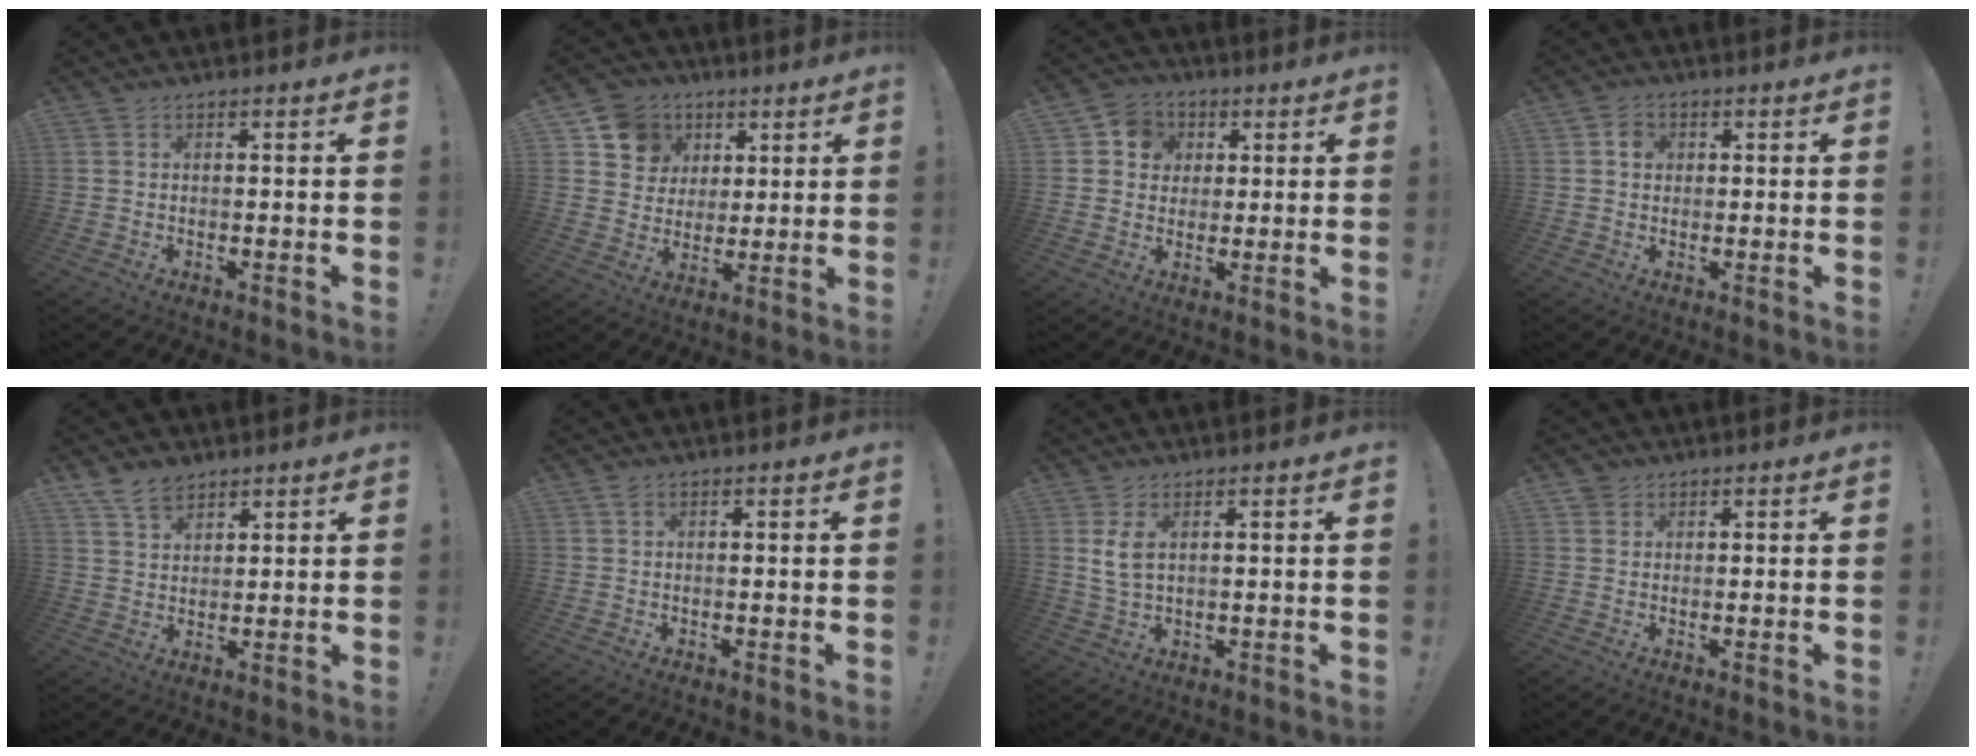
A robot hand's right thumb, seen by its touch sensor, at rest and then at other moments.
{"total": 11.1, "force": [4.5, 9.9, 2.2], "torque": [-0.029, -0.020, 0.096]}
{"total": 7.6, "force": [1.6, 7.2, 2.0], "torque": [-0.027, -0.001, 0.034]}
{"total": 3.4, "force": [0.6, 3.0, 1.5], "torque": [-0.018, 0.003, 0.008]}
{"total": 7.0, "force": [5.4, 3.7, 2.4], "torque": [-0.049, -0.025, 0.105]}
{"total": 0.7, "force": [0.4, 0.4, 0.4], "torque": [-0.009, 0.001, 0.007]}
{"total": 4.9, "force": [1.8, 2.2, 4.0], "torque": [-0.069, -0.006, 0.031]}
{"total": 1.8, "force": [1.3, 1.3, 0.0], "torque": [-0.003, -0.003, 0.026]}